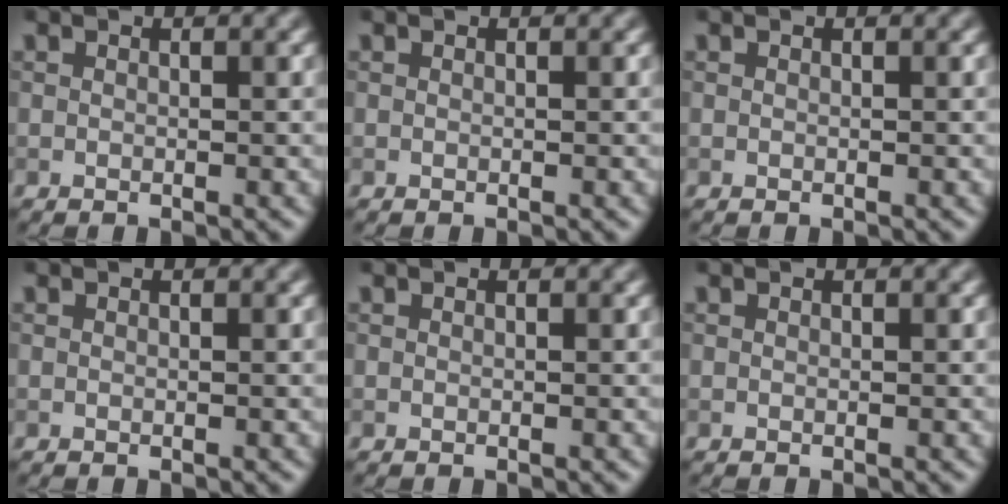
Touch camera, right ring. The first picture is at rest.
{"total": 0.0}
{"total": 0.0}
{"total": 0.0}
{"total": 0.0}
{"total": 0.0}